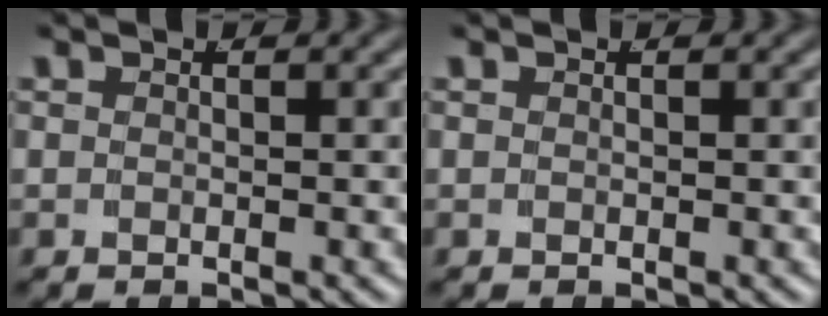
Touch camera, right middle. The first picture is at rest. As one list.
[{"total": 0.0}]